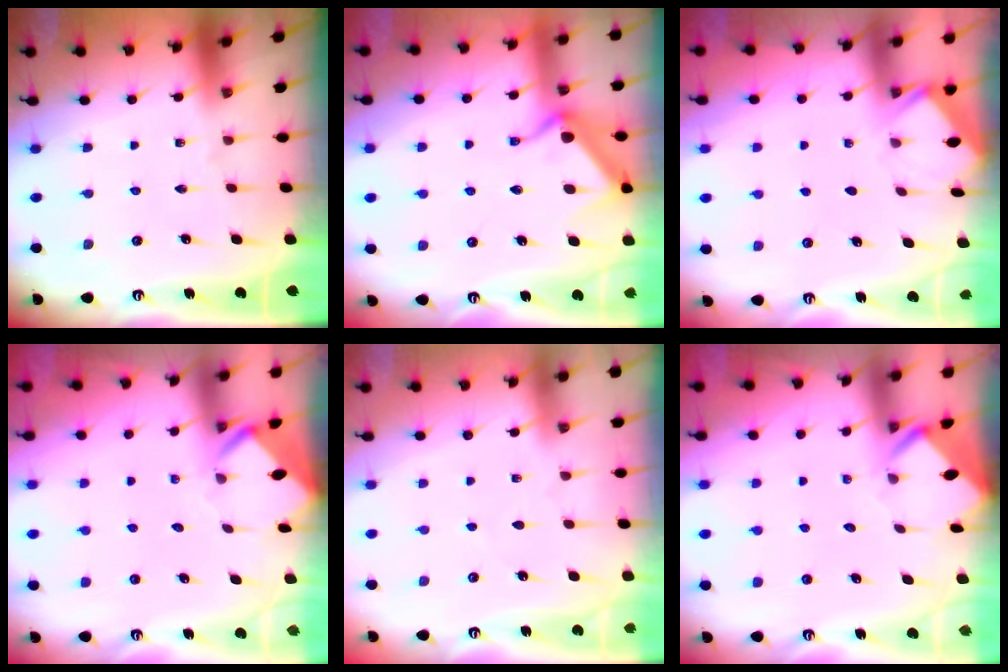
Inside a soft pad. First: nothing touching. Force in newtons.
{"total": 11.8, "press": 11.7, "slide": 0.3}
{"total": 1.7, "press": 1.6, "slide": 0.2}
{"total": 3.6, "press": 3.6, "slide": 0.3}
{"total": 2.1, "press": 2.0, "slide": 0.3}
{"total": 3.3, "press": 3.3, "slide": 0.1}